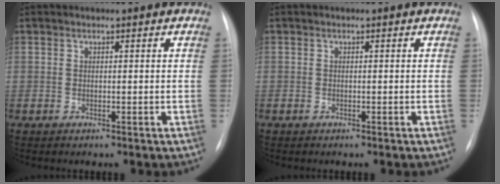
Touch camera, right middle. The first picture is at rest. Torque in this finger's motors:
{"motor_torque": [0.89, -0.74, 0.21, -0.05]}